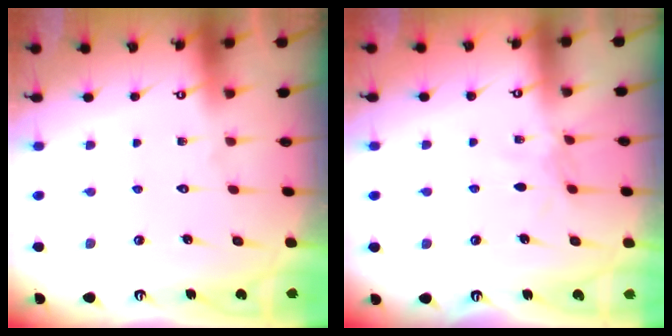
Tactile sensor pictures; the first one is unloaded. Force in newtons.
{"total": 3.9, "press": 3.9, "slide": 0.5}